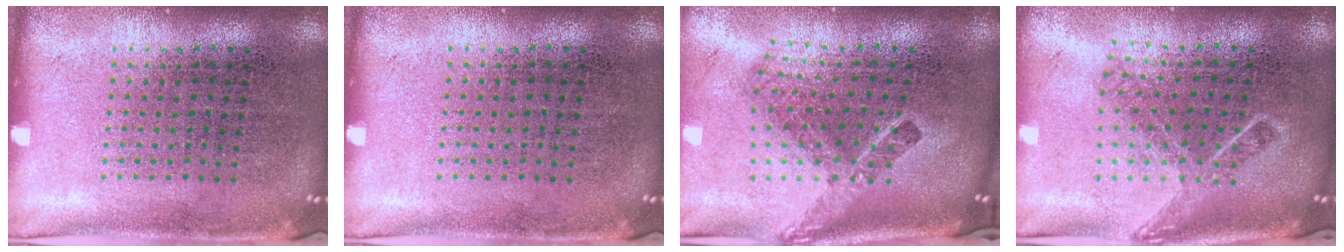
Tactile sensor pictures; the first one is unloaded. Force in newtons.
{"total": 0.0}
{"total": 2.5, "press": 1.6, "slide": 2.0}
{"total": 1.7, "press": 1.2, "slide": 1.1}